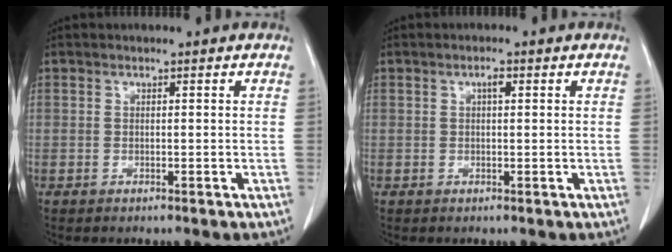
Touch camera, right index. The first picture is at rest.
{"total": 1.2, "force": [0.4, 0.4, 1.0], "torque": [-0.018, 0.004, 0.005]}